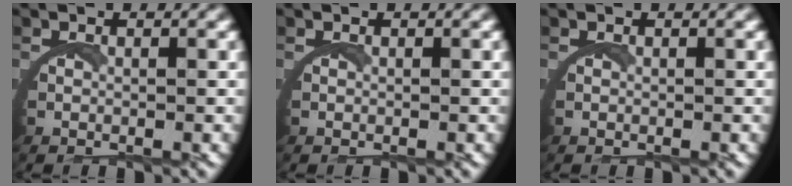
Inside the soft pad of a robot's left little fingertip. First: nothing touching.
{"total": 0.0}
{"total": 0.0}